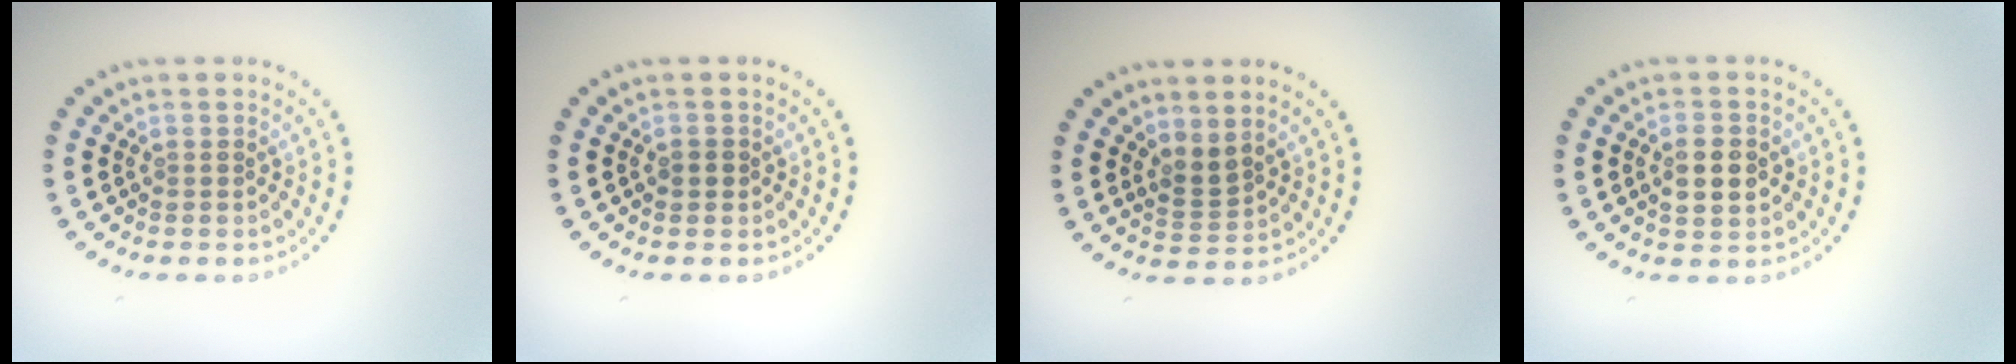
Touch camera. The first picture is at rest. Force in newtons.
{"total": 0.8, "press": 0.7, "slide": 0.1}
{"total": 1.9, "press": 1.4, "slide": 1.3}
{"total": 2.3, "press": 2.3, "slide": 0.1}